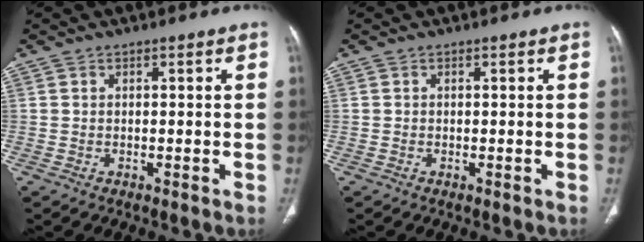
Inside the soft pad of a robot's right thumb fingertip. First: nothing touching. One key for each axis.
{"total": 0.0}